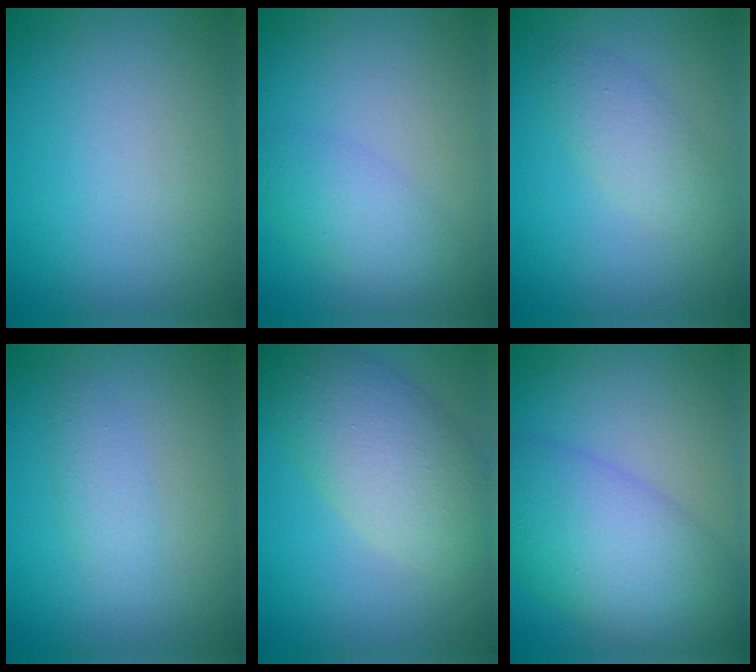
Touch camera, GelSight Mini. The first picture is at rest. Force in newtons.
{"total": 2.7, "press": 2.7, "slide": 0.2}
{"total": 2.3, "press": 2.3, "slide": 0.2}
{"total": 1.6, "press": 1.6, "slide": 0.0}
{"total": 6.5, "press": 6.5, "slide": 0.4}
{"total": 7.3, "press": 7.3, "slide": 0.1}